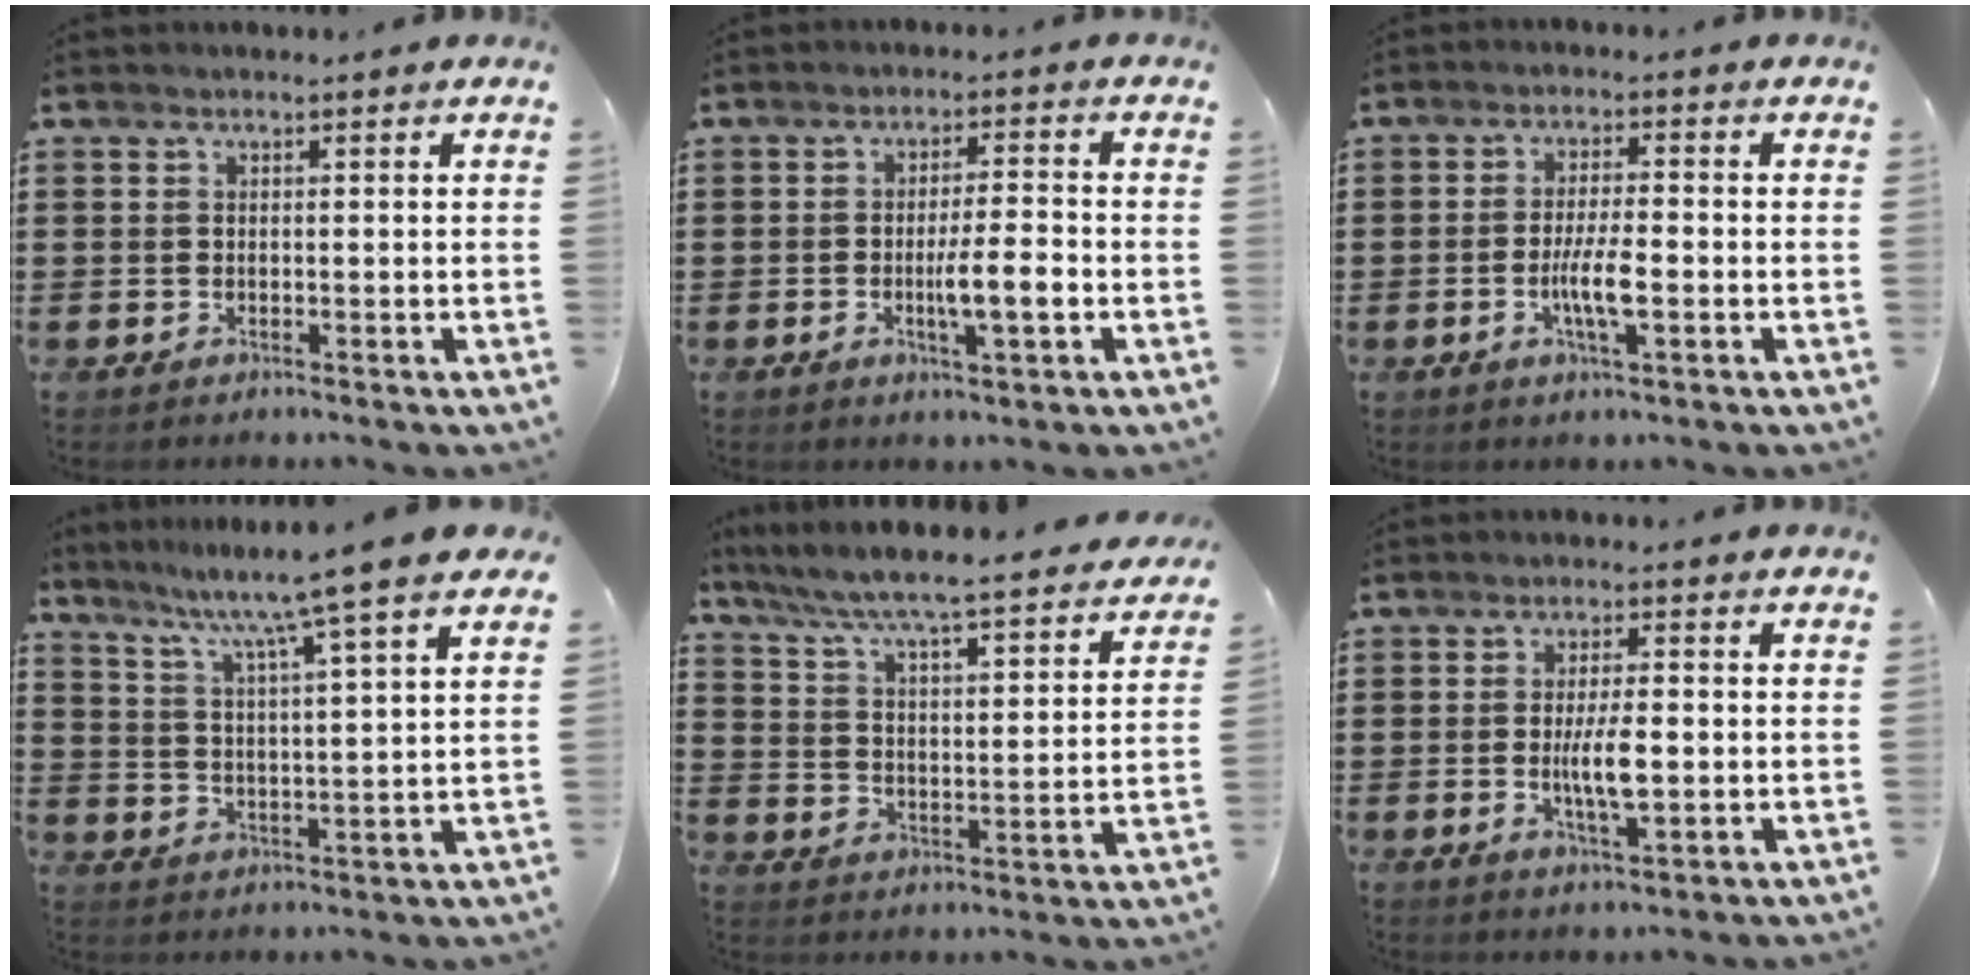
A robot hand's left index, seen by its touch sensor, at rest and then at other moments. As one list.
[{"total": 5.7, "force": [-1.4, 1.0, 5.4], "torque": [-0.092, 0.003, -0.026]}, {"total": 5.6, "force": [-1.5, 1.2, 5.3], "torque": [-0.101, 0.000, -0.031]}, {"total": 8.3, "force": [6.7, -1.4, 4.6], "torque": [-0.107, -0.044, 0.102]}, {"total": 5.4, "force": [5.0, -0.5, 1.9], "torque": [-0.064, -0.045, 0.076]}, {"total": 6.1, "force": [-0.6, 1.8, 5.8], "torque": [-0.107, -0.006, -0.018]}]